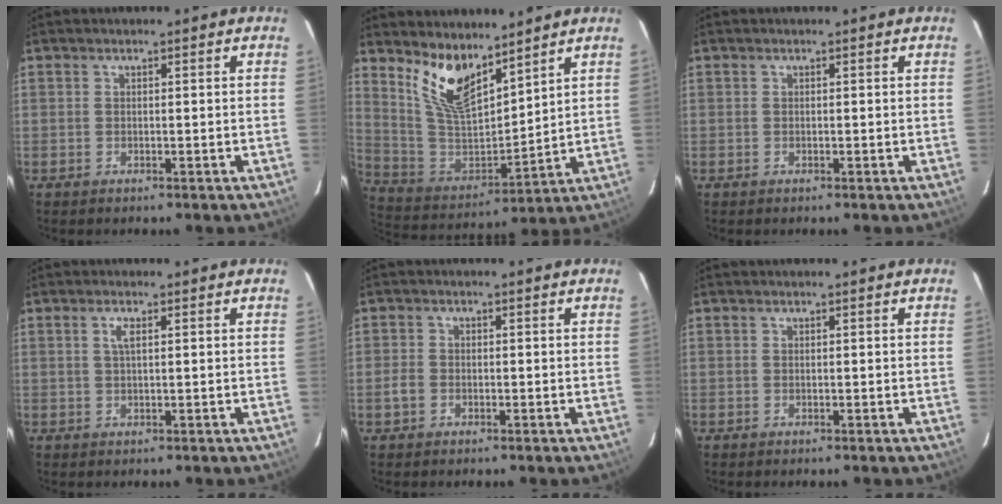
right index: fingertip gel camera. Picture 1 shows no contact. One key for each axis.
{"total": 13.1, "fx": 9.3, "fy": 4.8, "fz": 7.9, "tx": -0.157, "ty": -0.010, "tz": 0.193}
{"total": 0.0}
{"total": 1.6, "fx": 0.6, "fy": 0.3, "fz": 1.5, "tx": -0.030, "ty": 0.002, "tz": 0.010}
{"total": 2.2, "fx": -1.0, "fy": 1.8, "fz": 0.7, "tx": -0.018, "ty": 0.003, "tz": -0.020}
{"total": 0.0}